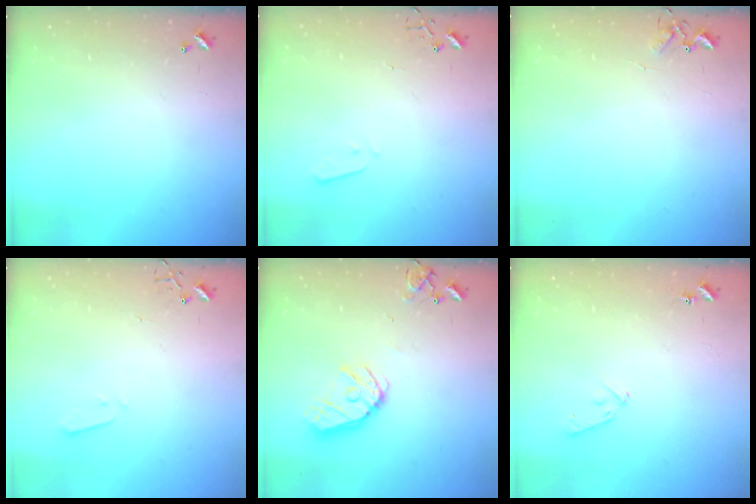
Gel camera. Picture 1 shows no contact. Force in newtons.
{"total": 1.9, "press": 1.9, "slide": 0.4}
{"total": 4.5, "press": 4.5, "slide": 0.5}
{"total": 1.9, "press": 1.9, "slide": 0.4}
{"total": 14.4, "press": 14.3, "slide": 1.9}
{"total": 8.0, "press": 7.9, "slide": 0.7}